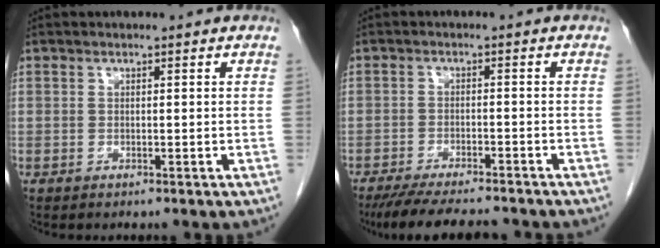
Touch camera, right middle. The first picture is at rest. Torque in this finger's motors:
{"motor_torque": [1.14, -1.00, 0.32, 0.09]}